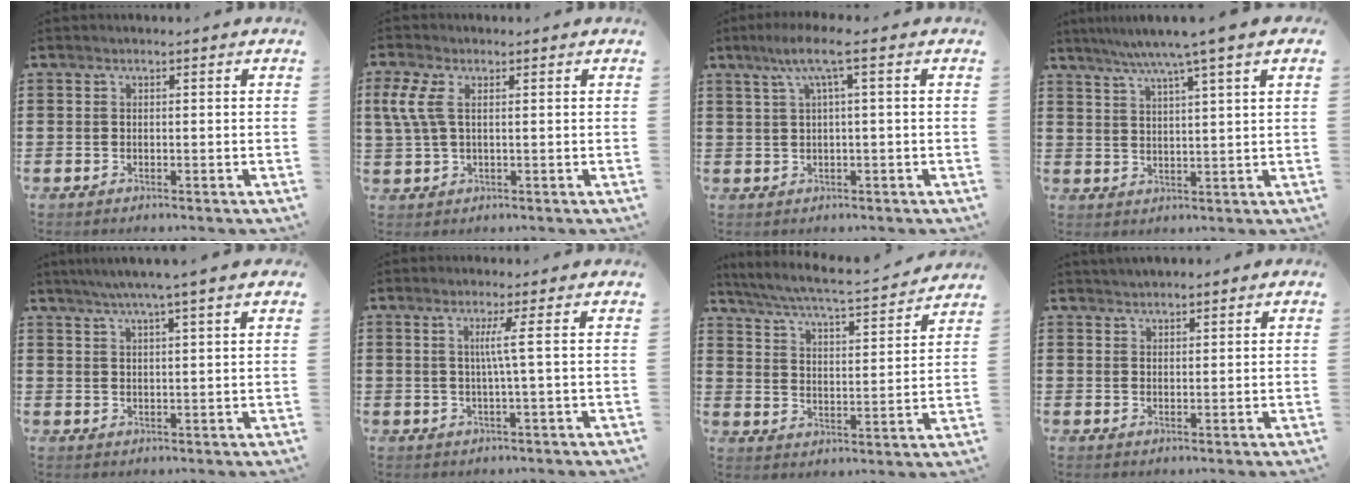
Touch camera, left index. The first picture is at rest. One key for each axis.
{"total": 4.4, "fx": 1.2, "fy": 2.0, "fz": 3.7, "tx": -0.102, "ty": -0.002, "tz": 0.014}
{"total": 5.2, "fx": 1.5, "fy": 0.4, "fz": 5.0, "tx": -0.101, "ty": 0.005, "tz": 0.019}
{"total": 5.9, "fx": 4.3, "fy": -0.2, "fz": 4.0, "tx": -0.088, "ty": -0.014, "tz": 0.072}
{"total": 4.3, "fx": 3.3, "fy": 0.0, "fz": 2.8, "tx": -0.061, "ty": -0.006, "tz": 0.058}
{"total": 3.4, "fx": 0.5, "fy": -0.9, "fz": 3.3, "tx": -0.063, "ty": -0.007, "tz": 0.004}
{"total": 4.9, "fx": 4.5, "fy": -0.1, "fz": 2.0, "tx": -0.061, "ty": -0.035, "tz": 0.070}
{"total": 2.0, "fx": 1.9, "fy": 0.4, "fz": 0.0, "tx": -0.005, "ty": 0.003, "tz": 0.038}